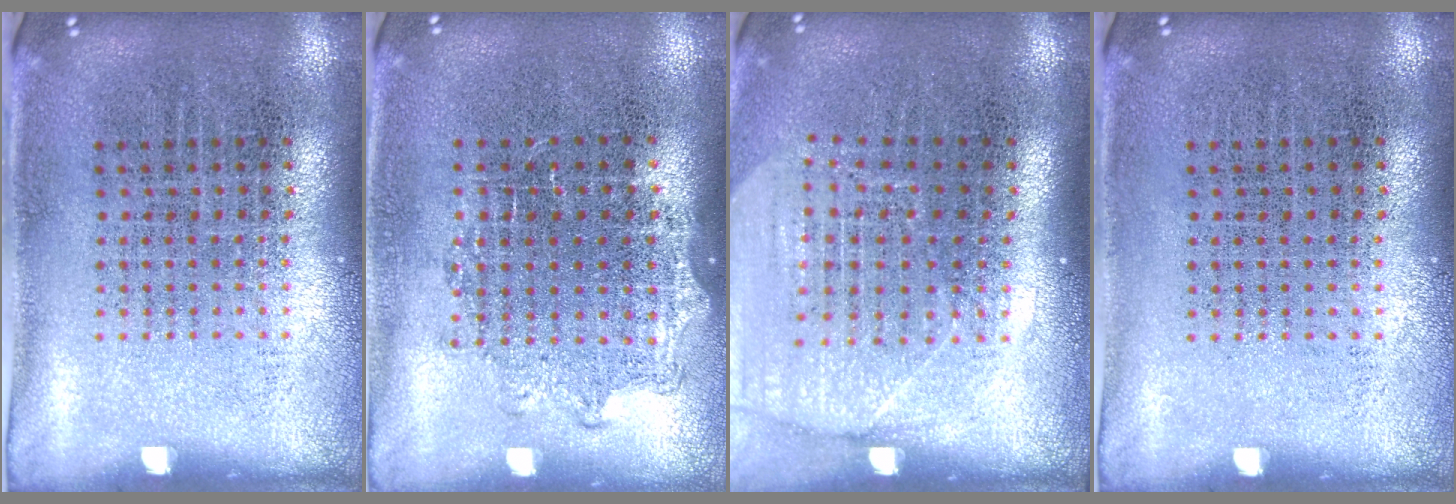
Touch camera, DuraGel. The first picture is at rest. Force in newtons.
{"total": 0.9, "press": 0.8, "slide": 0.4}
{"total": 1.8, "press": 1.6, "slide": 0.8}
{"total": 0.0}